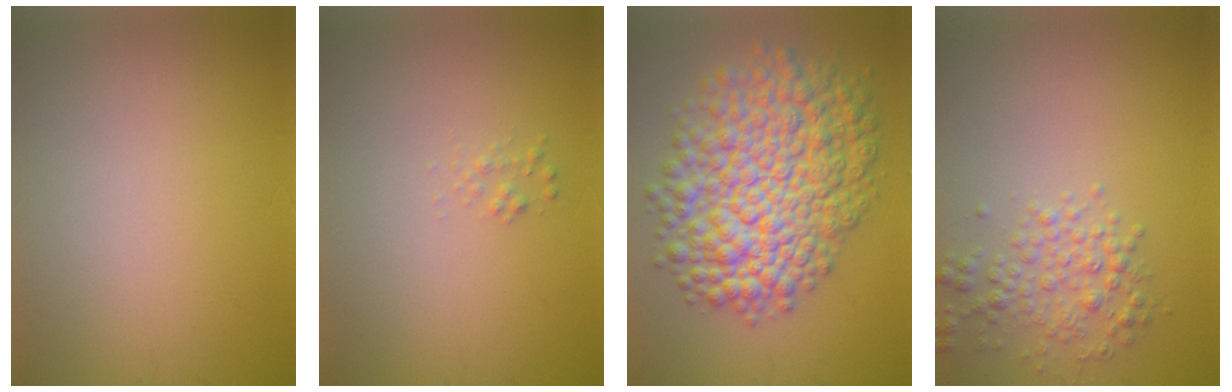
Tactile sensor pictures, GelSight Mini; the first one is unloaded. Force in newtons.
{"total": 0.7, "press": 0.7, "slide": 0.0}
{"total": 11.3, "press": 11.3, "slide": 0.3}
{"total": 2.8, "press": 2.8, "slide": 0.1}